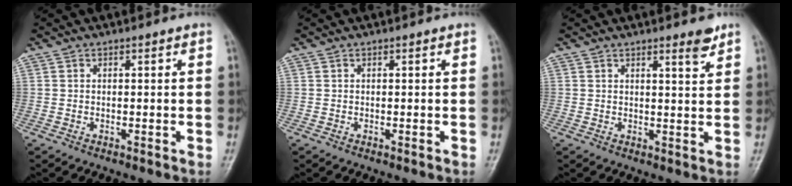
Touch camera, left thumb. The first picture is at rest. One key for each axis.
{"total": 0.0}
{"total": 3.4, "fx": 2.5, "fy": 0.5, "fz": 2.3, "tx": -0.025, "ty": -0.019, "tz": 0.035}